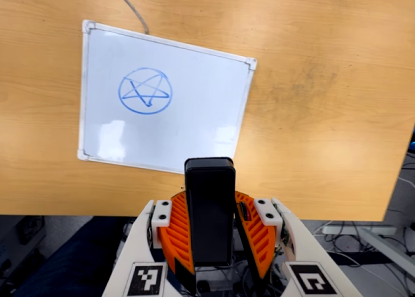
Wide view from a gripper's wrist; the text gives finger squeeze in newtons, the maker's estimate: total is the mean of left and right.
{"total": 6.4, "left": 5.8, "right": 6.9}